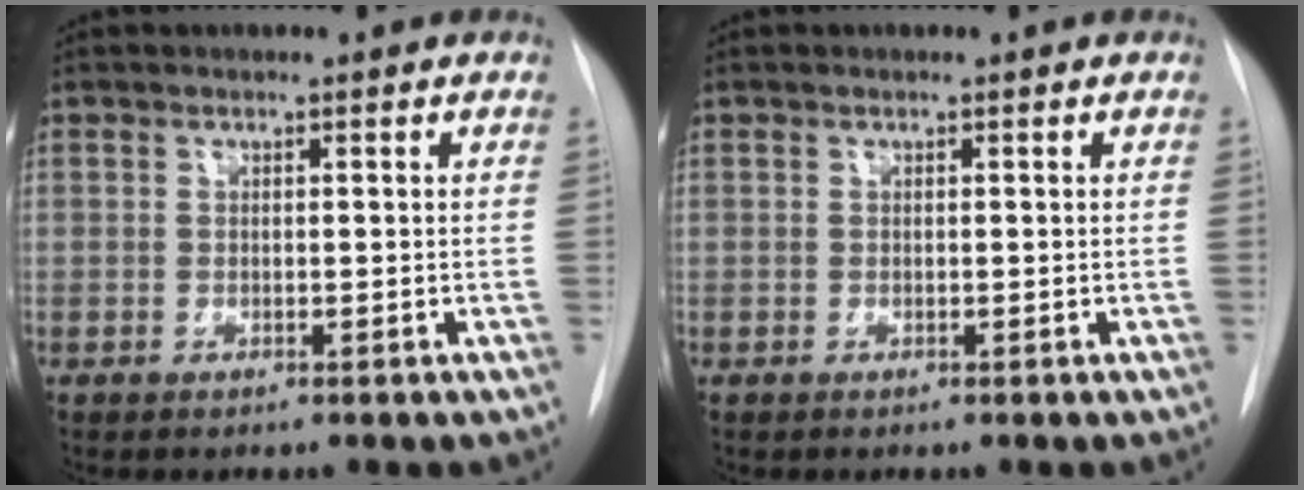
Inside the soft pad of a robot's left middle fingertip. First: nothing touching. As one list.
[{"total": 0.0}]